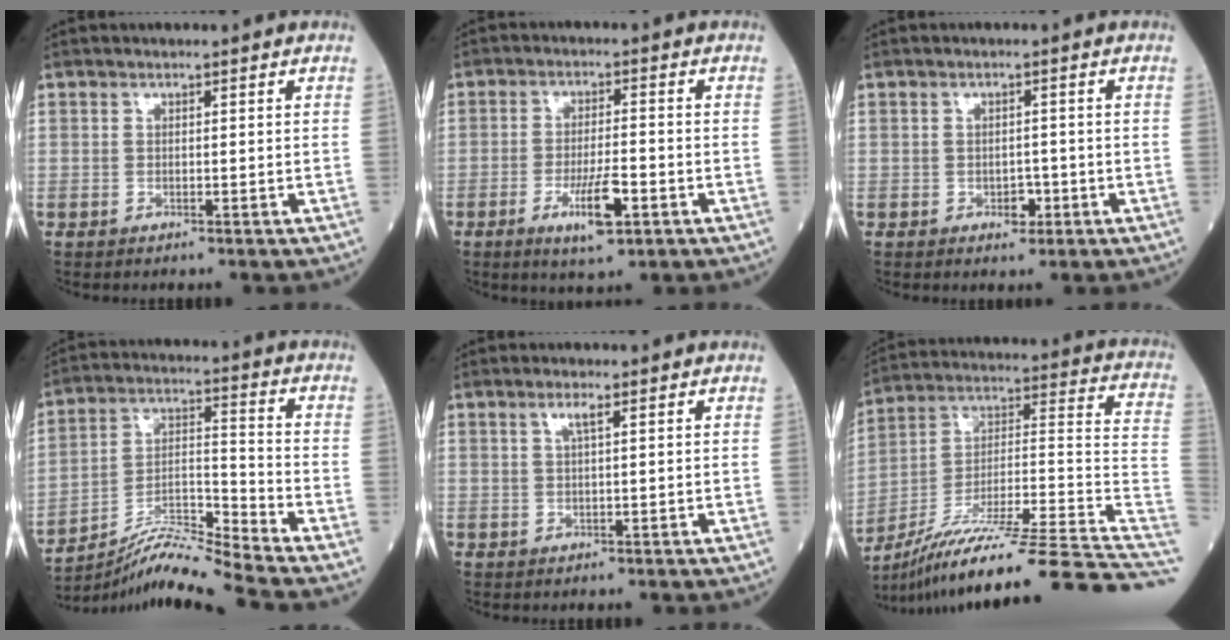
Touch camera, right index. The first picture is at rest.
{"total": 7.1, "force": [-3.0, 1.2, 6.3], "torque": [-0.115, -0.009, -0.048]}
{"total": 2.2, "force": [-0.9, 1.4, 1.5], "torque": [-0.017, 0.004, -0.009]}
{"total": 10.8, "force": [-10.0, -3.4, 2.4], "torque": [-0.053, 0.013, -0.180]}
{"total": 1.6, "force": [0.7, -0.1, 1.4], "torque": [-0.030, 0.003, 0.014]}
{"total": 31.7, "force": [-25.2, -0.5, 19.2], "torque": [-0.200, -0.006, -0.387]}